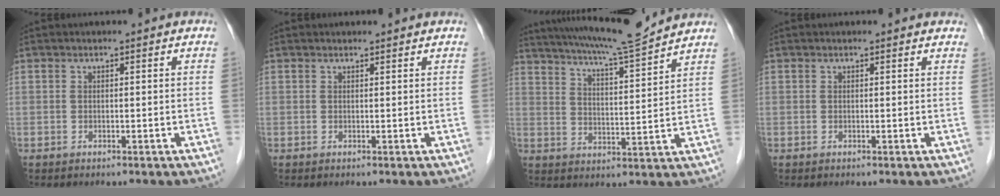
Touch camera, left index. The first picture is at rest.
{"total": 1.9, "force": [1.8, 0.6, 0.3], "torque": [0.005, 0.011, 0.024]}
{"total": 13.1, "force": [12.0, -0.4, 5.2], "torque": [-0.089, -0.002, 0.186]}
{"total": 2.5, "force": [2.2, 1.1, 0.6], "torque": [0.005, 0.011, 0.021]}